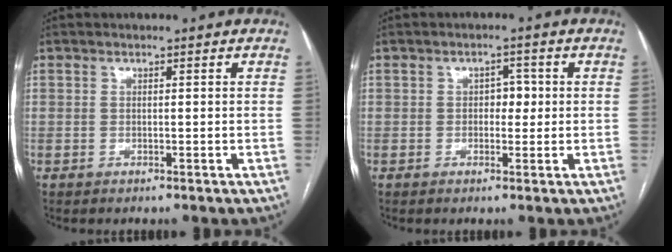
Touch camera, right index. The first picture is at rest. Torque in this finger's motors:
{"motor_torque": [0.49, 0.23, 0.03, 0.02]}